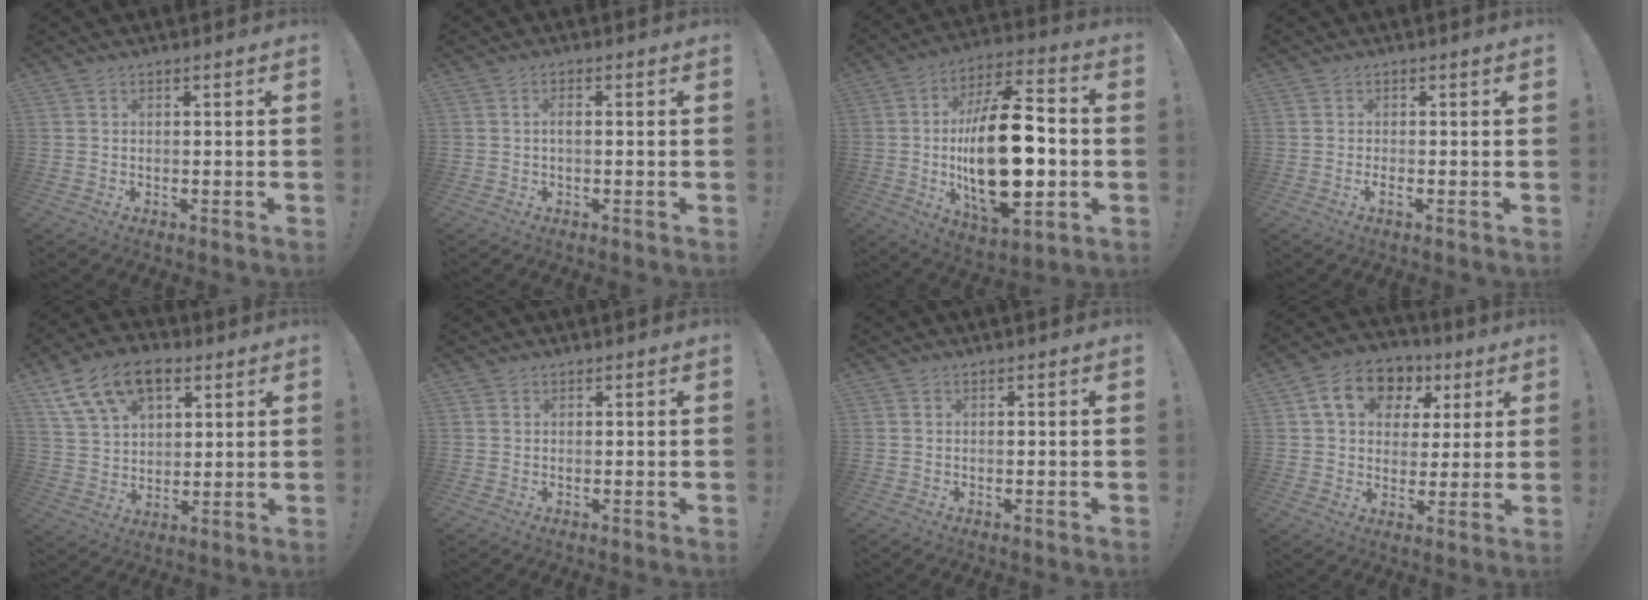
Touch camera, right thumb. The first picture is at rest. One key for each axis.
{"total": 1.5, "fx": -0.3, "fy": 0.3, "fz": 1.4, "tx": -0.034, "ty": 0.006, "tz": -0.004}
{"total": 27.6, "fx": -2.4, "fy": 12.5, "fz": 24.5, "tx": -0.438, "ty": 0.001, "tz": -0.037}
{"total": 1.6, "fx": -0.3, "fy": -0.2, "fz": 1.6, "tx": -0.027, "ty": -0.004, "tz": -0.006}
{"total": 15.6, "fx": 7.8, "fy": 10.3, "fz": 8.9, "tx": -0.151, "ty": -0.029, "tz": 0.149}
{"total": 0.7, "fx": 0.5, "fy": 0.5, "fz": 0.0, "tx": 0.005, "ty": -0.002, "tz": 0.009}
{"total": 0.0}
{"total": 13.9, "fx": 5.6, "fy": 10.7, "fz": 6.9, "tx": -0.106, "ty": -0.010, "tz": 0.108}